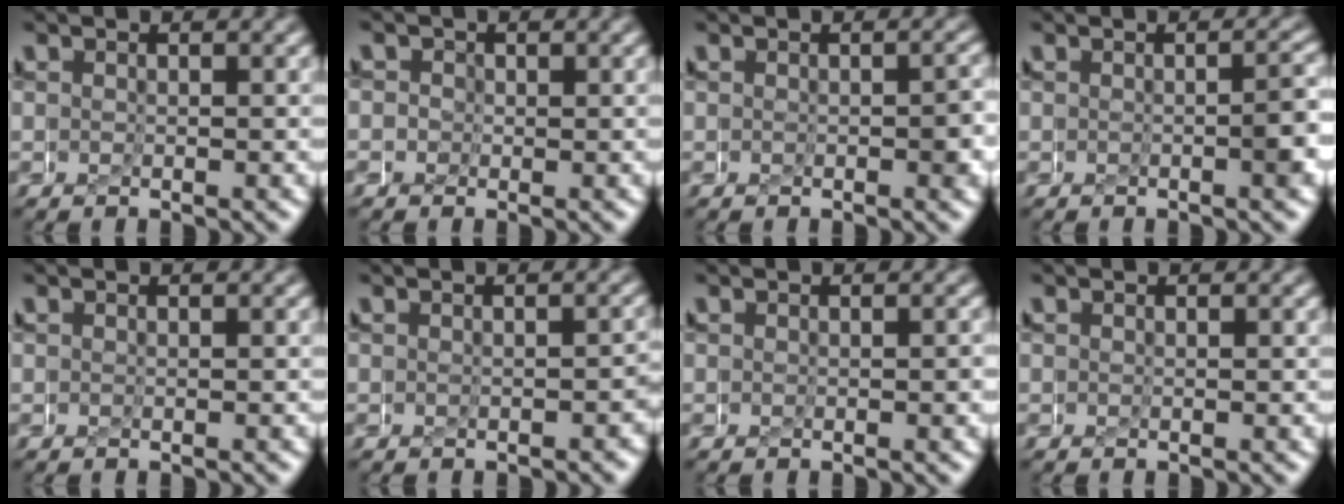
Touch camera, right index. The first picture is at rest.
{"total": 2.6, "force": [-0.9, 2.4, 0.6], "torque": [-0.032, -0.010, -0.021]}
{"total": 1.1, "force": [-0.3, 0.4, 0.9], "torque": [-0.012, -0.002, -0.005]}
{"total": 1.4, "force": [-0.5, 0.2, 1.3], "torque": [-0.016, 0.003, -0.009]}
{"total": 0.0}
{"total": 0.6, "force": [-0.5, 0.2, 0.3], "torque": [-0.001, 0.000, -0.007]}
{"total": 0.0}
{"total": 0.0}